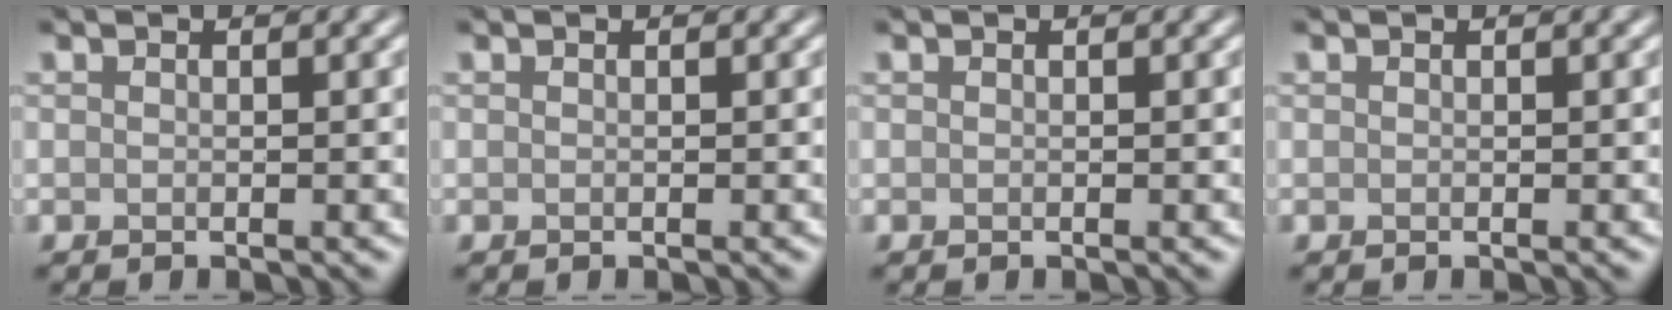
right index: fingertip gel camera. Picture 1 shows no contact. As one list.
[{"total": 0.0}, {"total": 0.0}, {"total": 0.0}]